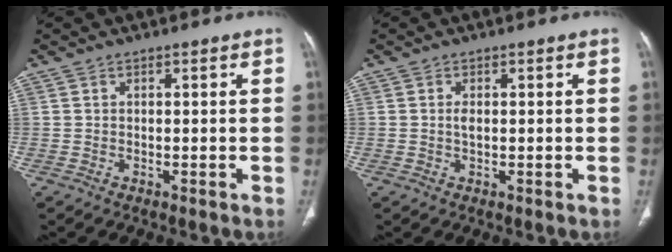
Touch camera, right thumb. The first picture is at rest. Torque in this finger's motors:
{"motor_torque": [0.80, 1.21, 0.57, 0.09, -0.04]}